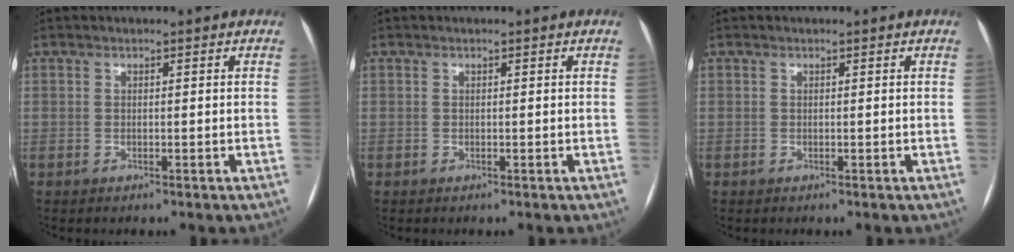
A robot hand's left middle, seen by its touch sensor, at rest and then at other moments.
{"total": 0.0}
{"total": 0.0}